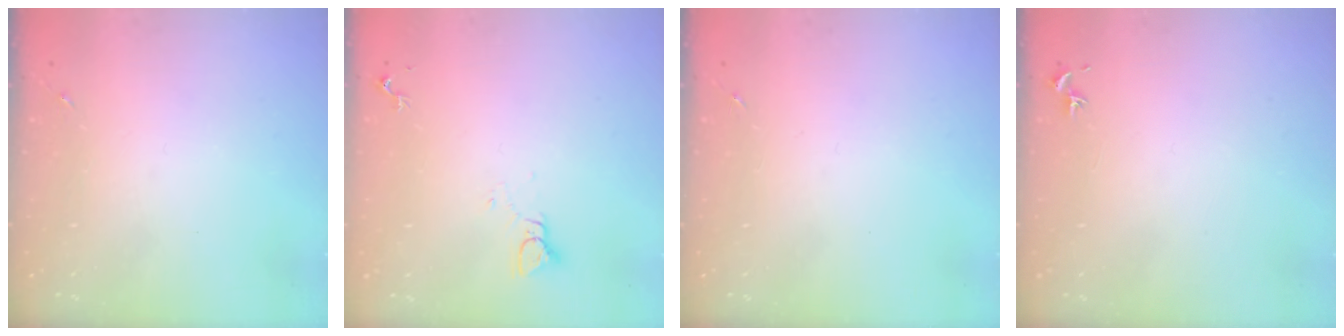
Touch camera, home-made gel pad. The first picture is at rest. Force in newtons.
{"total": 3.2, "press": 3.2, "slide": 0.2}
{"total": 0.0}
{"total": 0.8, "press": 0.7, "slide": 0.3}